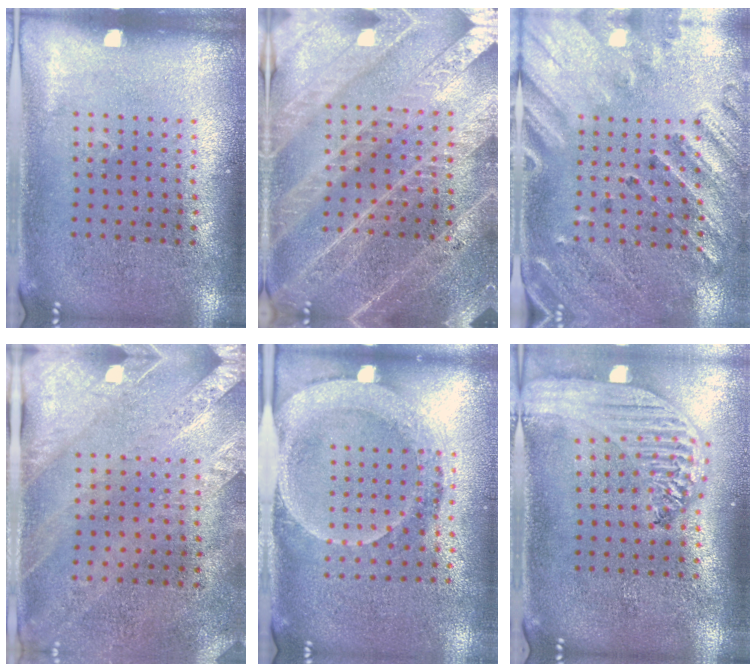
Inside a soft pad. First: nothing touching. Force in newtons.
{"total": 3.6, "press": 3.3, "slide": 1.4}
{"total": 2.5, "press": 2.2, "slide": 1.3}
{"total": 2.5, "press": 2.1, "slide": 1.3}
{"total": 1.8, "press": 1.7, "slide": 0.7}
{"total": 2.8, "press": 2.2, "slide": 1.6}